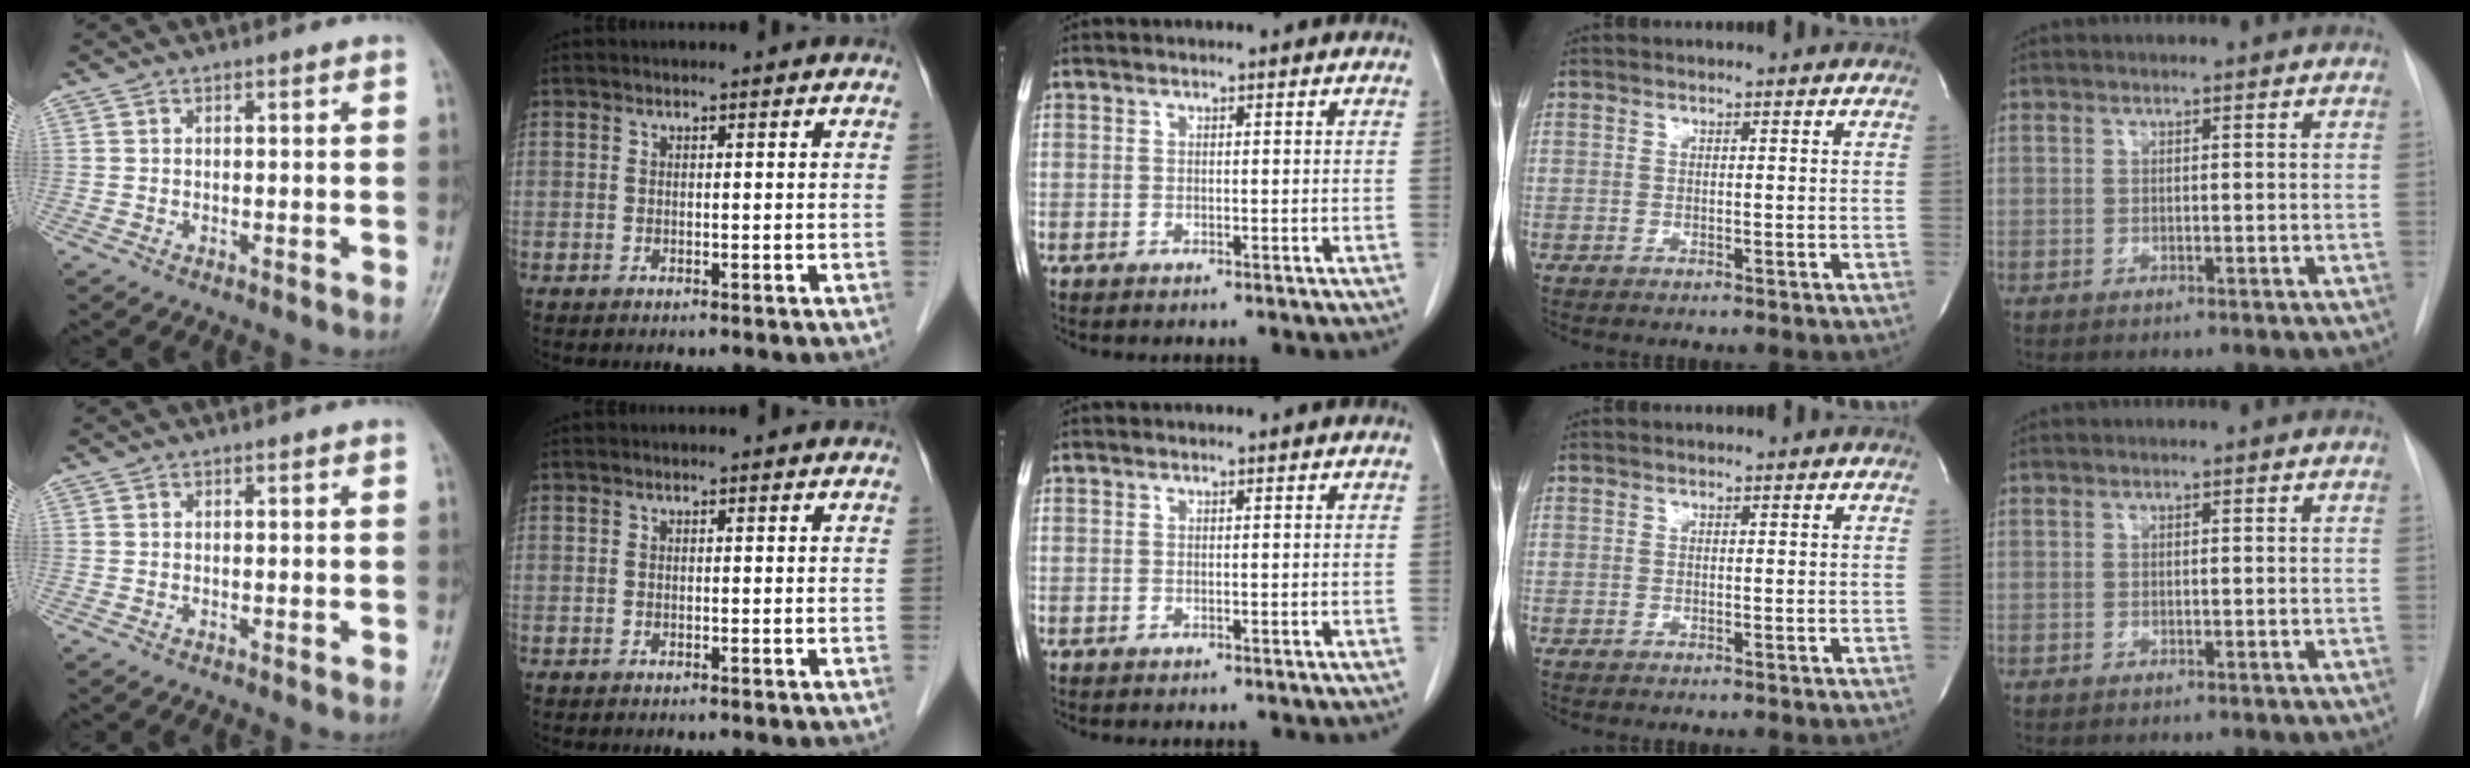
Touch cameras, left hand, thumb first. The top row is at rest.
{}